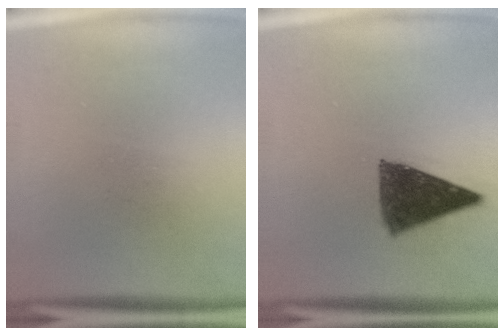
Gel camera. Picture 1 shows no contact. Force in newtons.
{"total": 10.4}